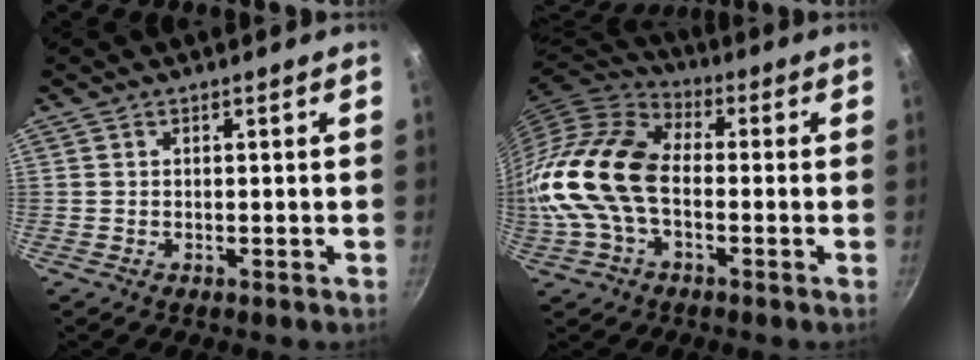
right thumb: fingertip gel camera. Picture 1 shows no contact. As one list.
[{"total": 18.1, "force": [-1.7, 11.3, 14.1], "torque": [-0.273, 0.032, -0.048]}]